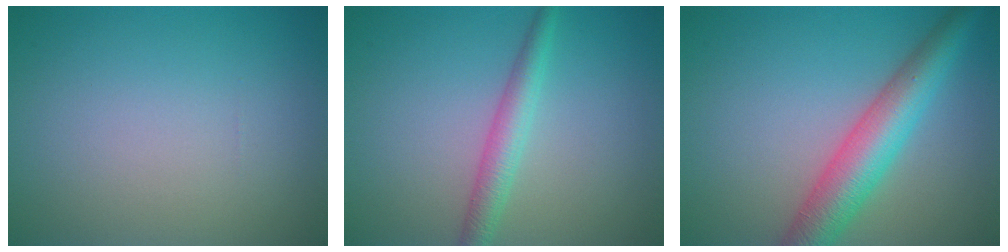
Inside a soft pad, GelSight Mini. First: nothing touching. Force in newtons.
{"total": 2.6, "press": 2.6, "slide": 0.0}
{"total": 6.2, "press": 6.2, "slide": 0.1}